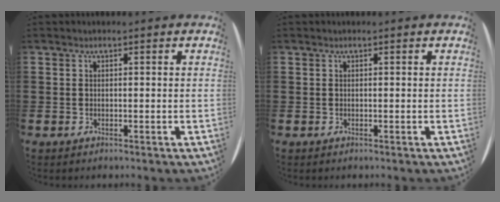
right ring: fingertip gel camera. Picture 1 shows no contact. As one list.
[{"total": 0.0}]